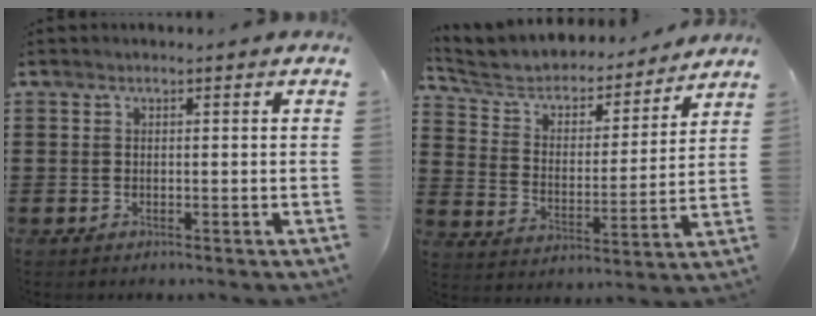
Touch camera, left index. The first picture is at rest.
{"total": 4.9, "force": [4.1, 2.2, 1.6], "torque": [-0.058, -0.030, 0.062]}